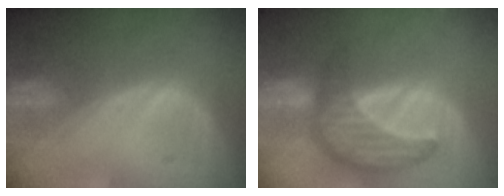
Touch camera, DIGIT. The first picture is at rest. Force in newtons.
{"total": 8.6, "press": 7.7, "slide": 3.8}